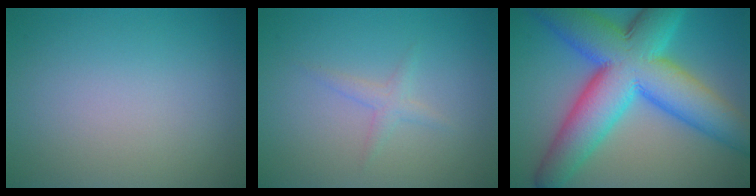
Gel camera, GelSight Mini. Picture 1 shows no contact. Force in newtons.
{"total": 1.3, "press": 1.3, "slide": 0.1}
{"total": 13.8, "press": 13.8, "slide": 0.2}